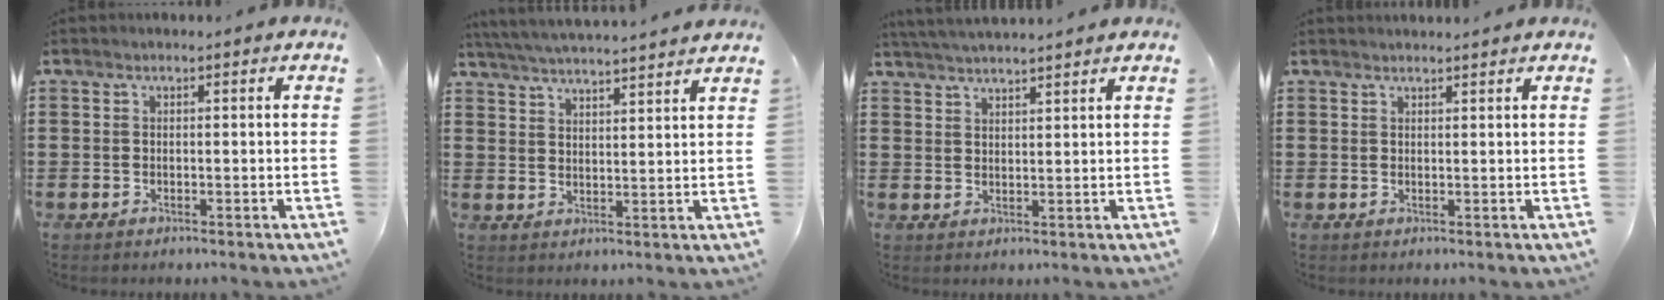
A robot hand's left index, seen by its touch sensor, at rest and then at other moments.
{"total": 4.7, "force": [4.6, -0.7, 0.7], "torque": [-0.030, -0.026, 0.080]}
{"total": 3.2, "force": [3.2, -0.6, 0.4], "torque": [-0.017, -0.008, 0.058]}
{"total": 1.2, "force": [1.2, 0.0, 0.1], "torque": [-0.004, -0.001, 0.024]}